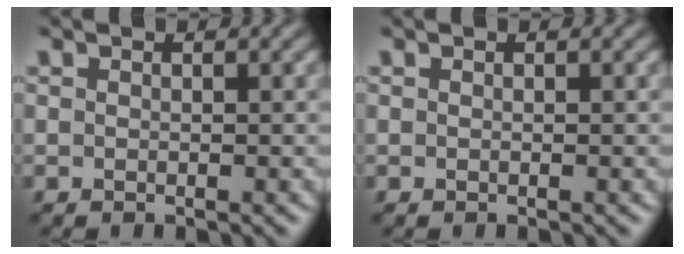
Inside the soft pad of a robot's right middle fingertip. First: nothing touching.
{"total": 0.0}